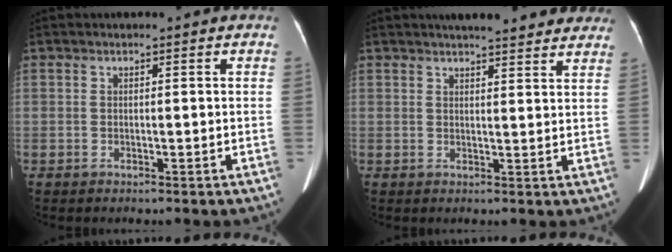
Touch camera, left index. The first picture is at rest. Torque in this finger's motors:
{"motor_torque": [0.47, -0.72, 0.23, 0.07]}